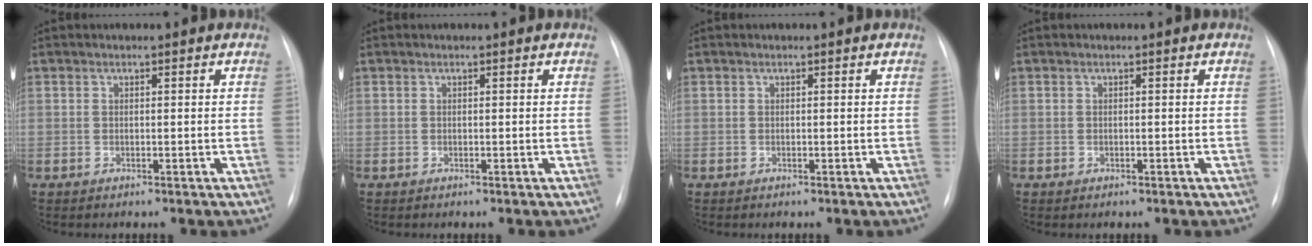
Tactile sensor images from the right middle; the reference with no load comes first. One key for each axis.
{"total": 0.0}
{"total": 0.0}
{"total": 0.0}